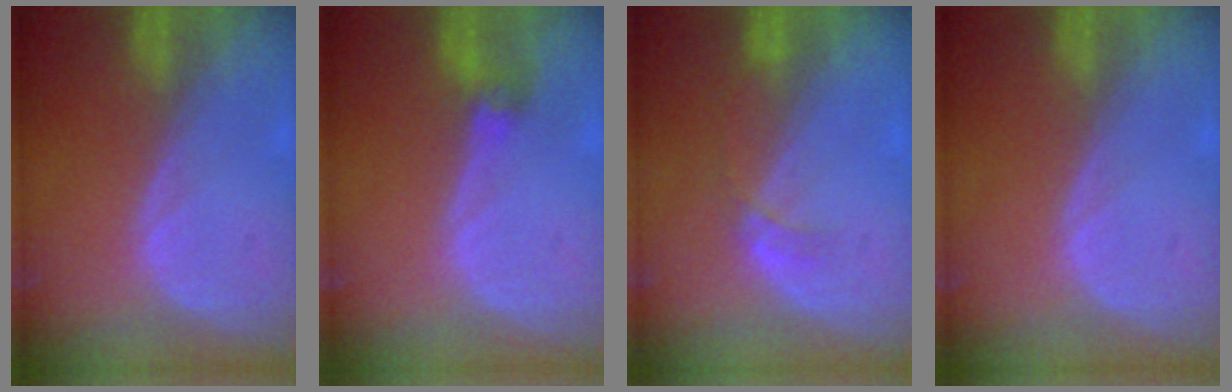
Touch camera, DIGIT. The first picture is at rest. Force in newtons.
{"total": 2.8, "press": 2.6, "slide": 1.0}
{"total": 2.7, "press": 2.4, "slide": 1.3}
{"total": 0.0}